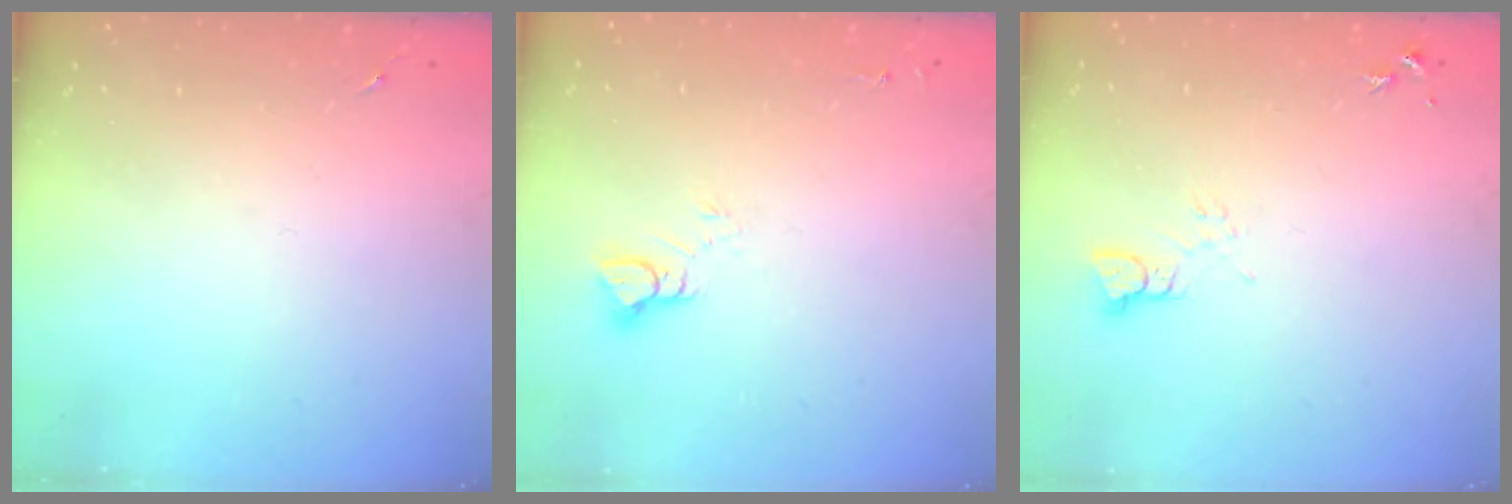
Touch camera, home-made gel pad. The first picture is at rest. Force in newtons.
{"total": 5.1, "press": 5.1, "slide": 0.3}
{"total": 3.0, "press": 3.0, "slide": 0.2}